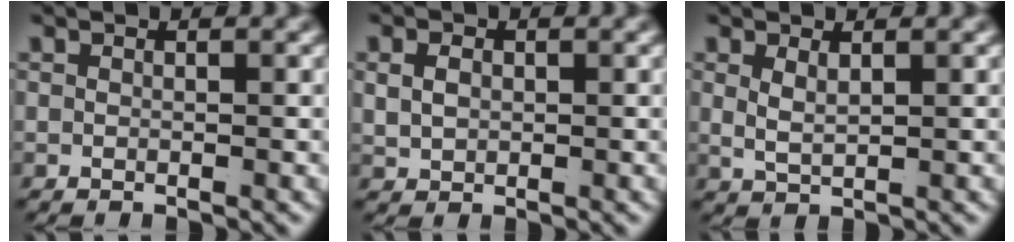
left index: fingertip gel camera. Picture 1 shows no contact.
{"total": 1.8, "force": [0.5, 1.3, 1.2], "torque": [-0.025, -0.008, 0.021]}
{"total": 1.8, "force": [0.6, 0.9, 1.5], "torque": [-0.035, -0.012, 0.024]}